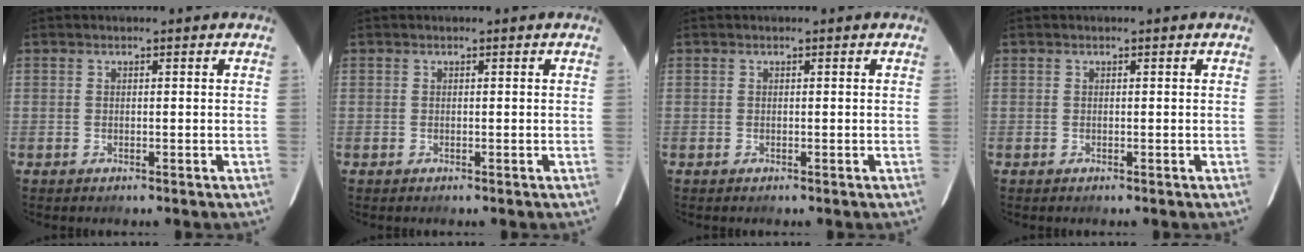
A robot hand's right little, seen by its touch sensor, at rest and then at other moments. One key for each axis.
{"total": 0.0}
{"total": 0.0}
{"total": 0.0}